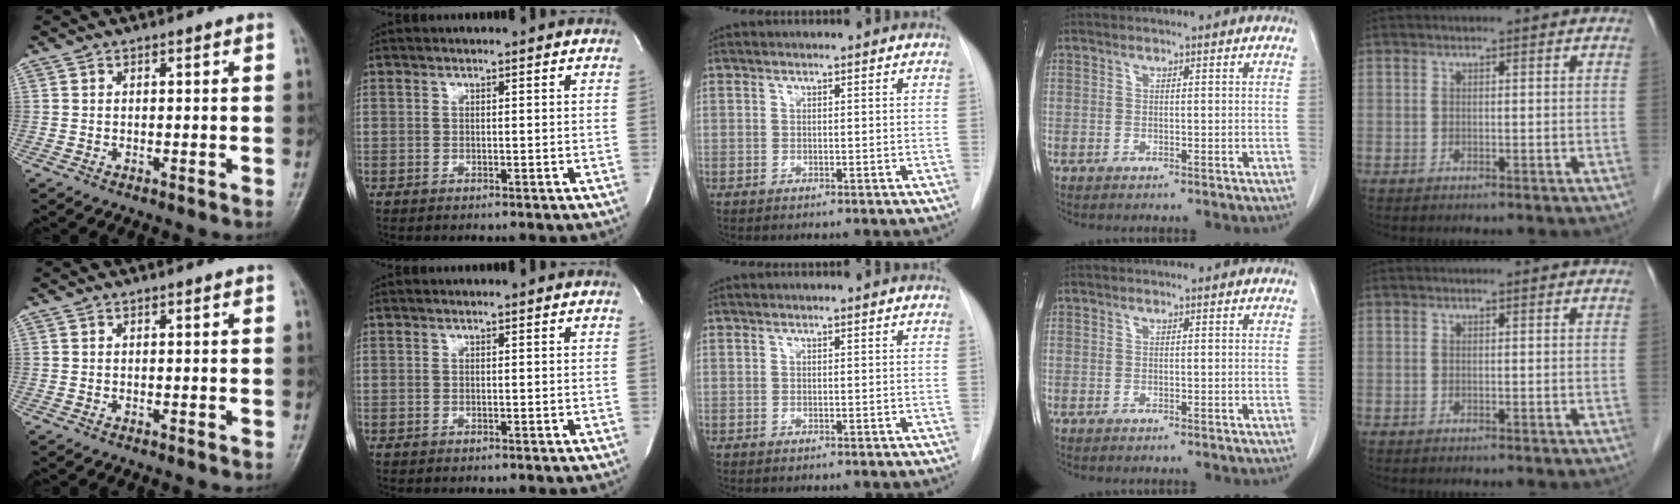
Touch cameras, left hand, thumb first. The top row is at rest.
{}